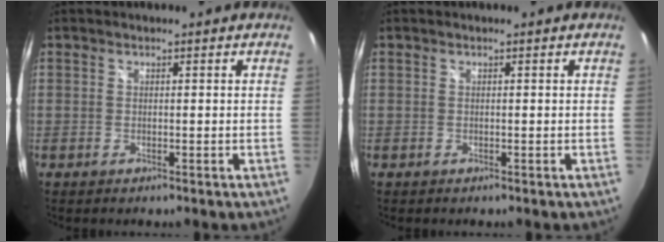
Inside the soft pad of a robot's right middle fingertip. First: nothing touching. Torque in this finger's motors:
{"motor_torque": [0.03, -0.07, -0.02, 0.01]}